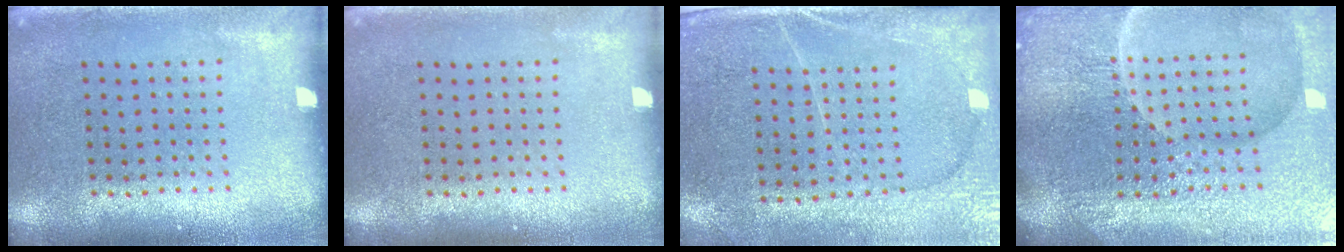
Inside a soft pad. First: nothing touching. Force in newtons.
{"total": 0.0}
{"total": 2.9, "press": 2.7, "slide": 1.2}
{"total": 5.9, "press": 5.4, "slide": 2.4}